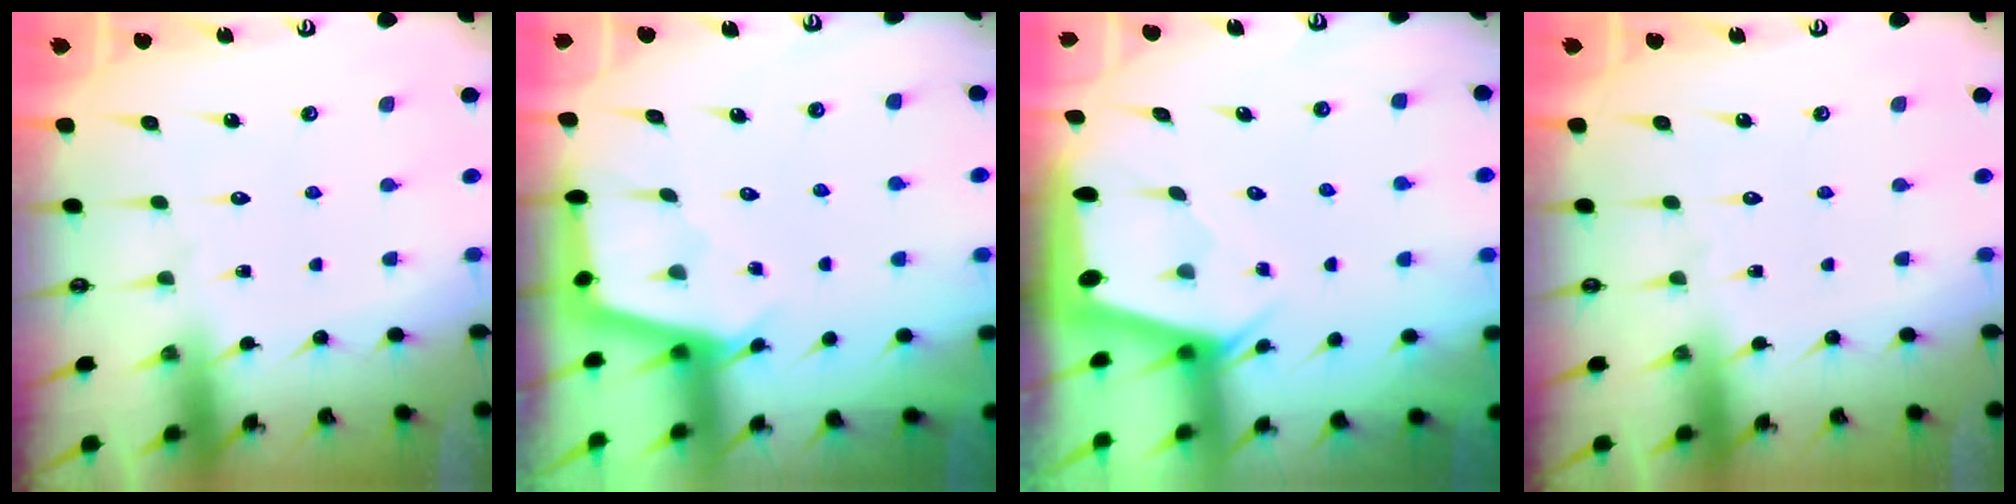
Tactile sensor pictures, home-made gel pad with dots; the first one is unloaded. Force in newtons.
{"total": 2.9, "press": 2.9, "slide": 0.3}
{"total": 2.1, "press": 2.0, "slide": 0.3}
{"total": 0.0}